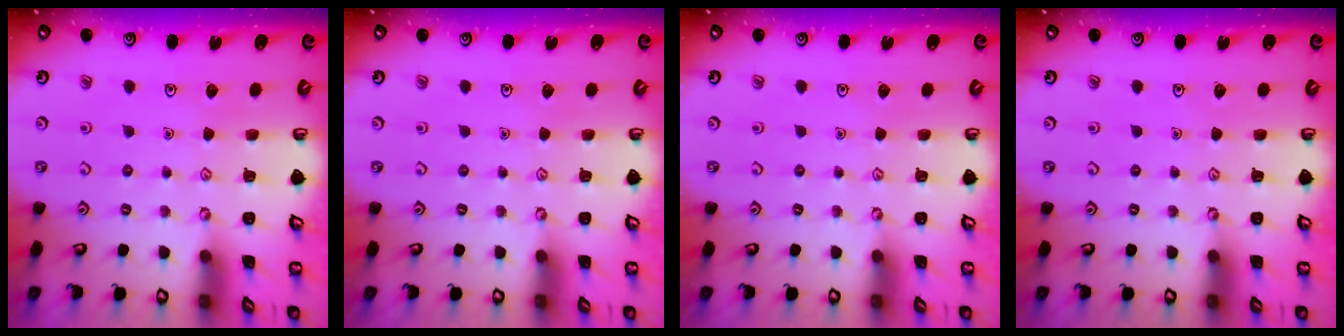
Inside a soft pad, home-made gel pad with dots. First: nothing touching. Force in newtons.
{"total": 0.0}
{"total": 0.0}
{"total": 0.0}